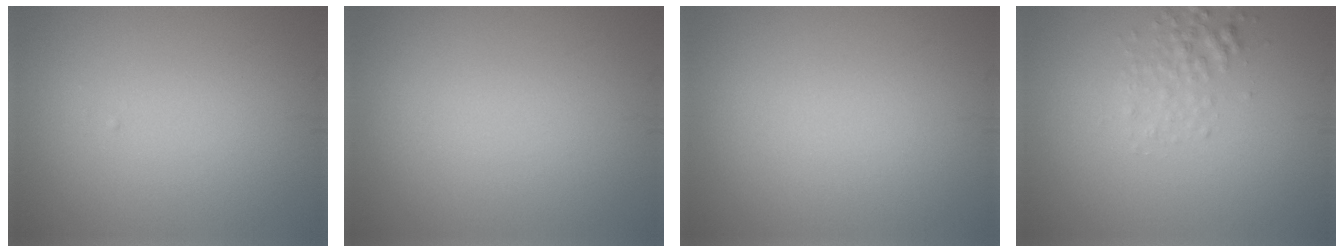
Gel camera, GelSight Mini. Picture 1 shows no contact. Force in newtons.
{"total": 0.0}
{"total": 0.0}
{"total": 2.0, "press": 2.0, "slide": 0.1}